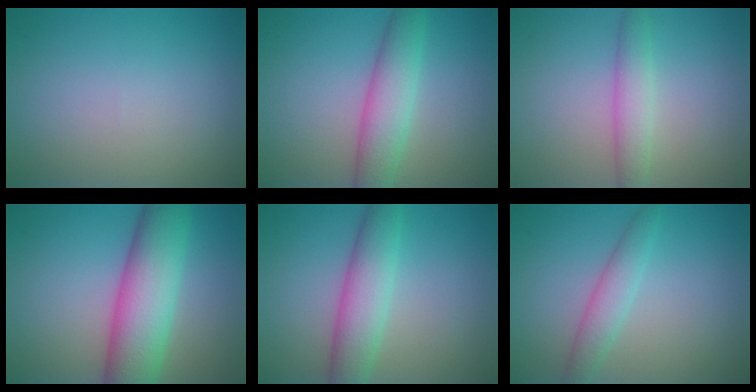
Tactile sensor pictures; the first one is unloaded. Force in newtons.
{"total": 4.7, "press": 4.7, "slide": 0.2}
{"total": 2.6, "press": 2.6, "slide": 0.1}
{"total": 8.9, "press": 8.9, "slide": 0.2}
{"total": 4.8, "press": 4.8, "slide": 0.1}
{"total": 2.5, "press": 2.5, "slide": 0.0}